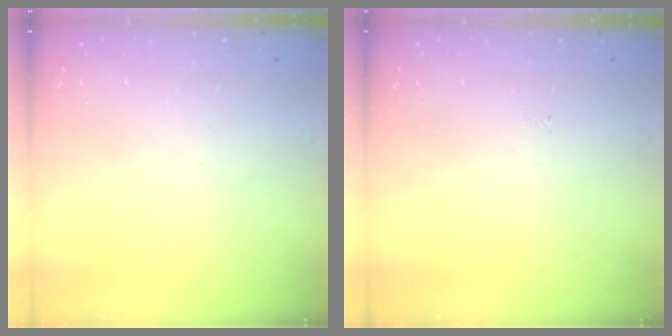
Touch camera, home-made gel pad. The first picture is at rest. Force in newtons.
{"total": 3.1, "press": 3.1, "slide": 0.4}